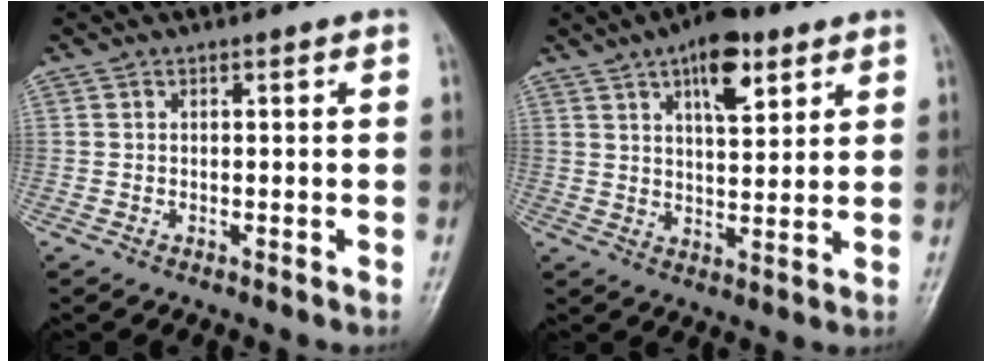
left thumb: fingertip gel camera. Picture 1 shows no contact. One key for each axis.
{"total": 10.2, "fx": 5.4, "fy": 4.4, "fz": 7.4, "tx": -0.093, "ty": -0.024, "tz": 0.082}